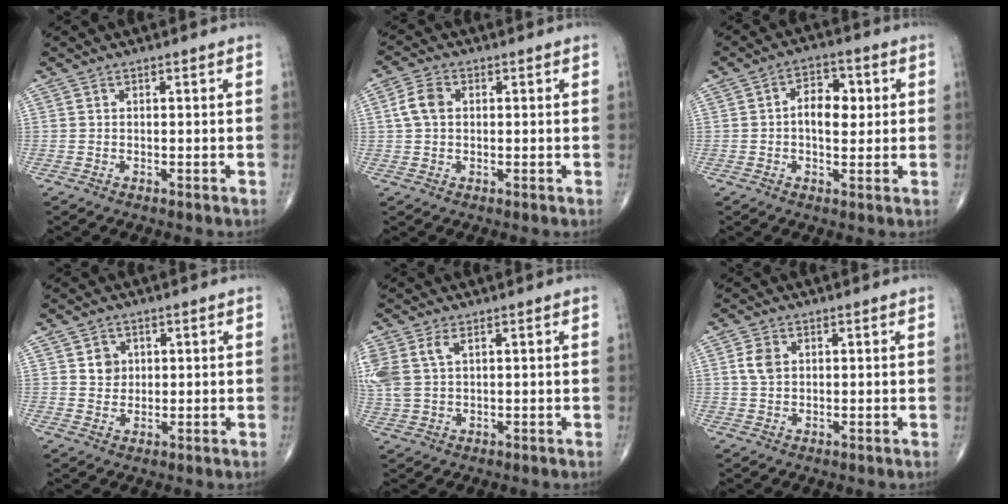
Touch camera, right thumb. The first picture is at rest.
{"total": 4.6, "force": [0.7, 3.2, 3.2], "torque": [-0.067, 0.010, 0.009]}
{"total": 7.2, "force": [0.7, 4.4, 5.7], "torque": [-0.065, 0.009, 0.002]}
{"total": 3.4, "force": [1.1, 3.0, 1.3], "torque": [-0.004, -0.004, 0.018]}
{"total": 7.9, "force": [2.8, 4.6, 5.8], "torque": [-0.153, 0.011, 0.065]}
{"total": 3.5, "force": [0.9, 2.4, 2.3], "torque": [-0.044, 0.001, 0.017]}